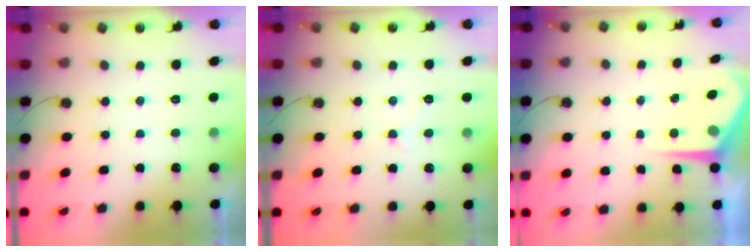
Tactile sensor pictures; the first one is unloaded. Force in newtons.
{"total": 7.4, "press": 7.3, "slide": 0.8}
{"total": 6.1, "press": 6.1, "slide": 0.2}